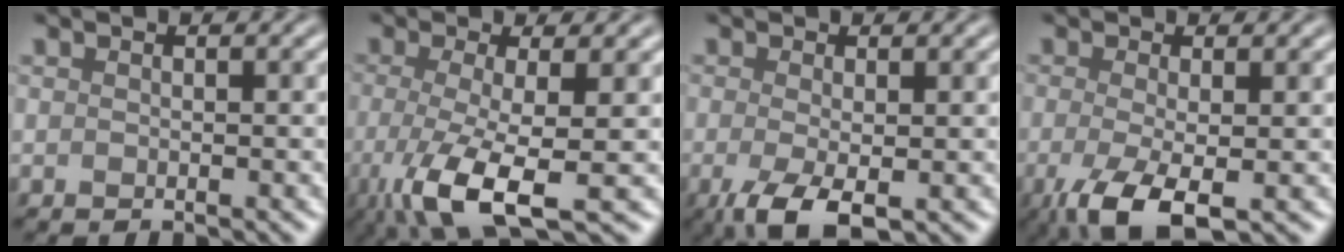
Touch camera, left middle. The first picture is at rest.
{"total": 6.8, "force": [-2.7, 1.4, 6.1], "torque": [-0.125, -0.013, -0.040]}
{"total": 3.4, "force": [-1.8, 0.6, 2.9], "torque": [-0.068, -0.003, -0.021]}
{"total": 4.9, "force": [-2.3, 1.0, 4.2], "torque": [-0.088, -0.008, -0.033]}